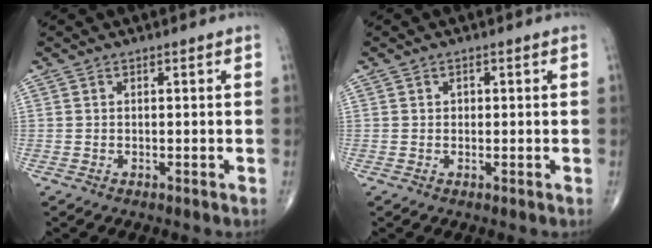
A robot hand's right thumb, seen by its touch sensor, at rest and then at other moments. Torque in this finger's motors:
{"motor_torque": [-0.05, 0.00, 0.09, 0.41, 0.02]}